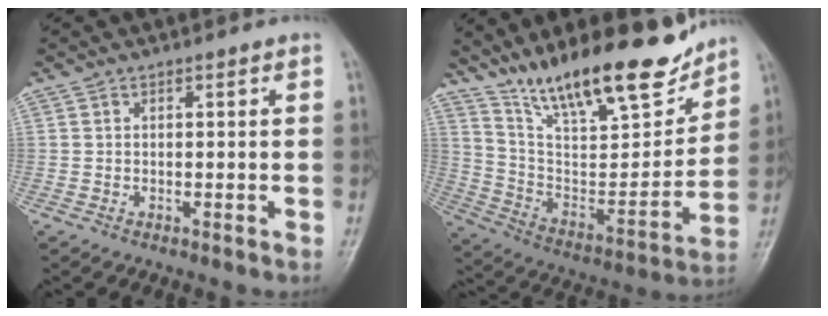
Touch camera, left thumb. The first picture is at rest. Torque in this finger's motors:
{"motor_torque": [0.23, 0.19, 1.43, -1.35, 0.35]}